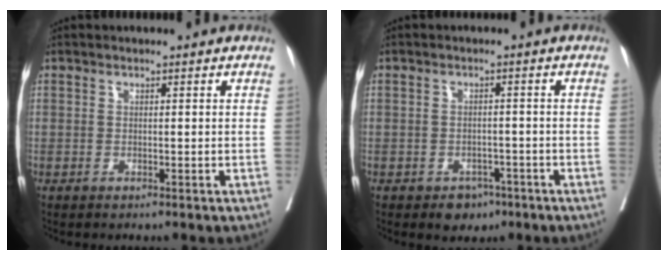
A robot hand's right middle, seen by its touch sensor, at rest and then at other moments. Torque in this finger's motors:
{"motor_torque": [0.02, 0.02, 0.01, 0.00]}